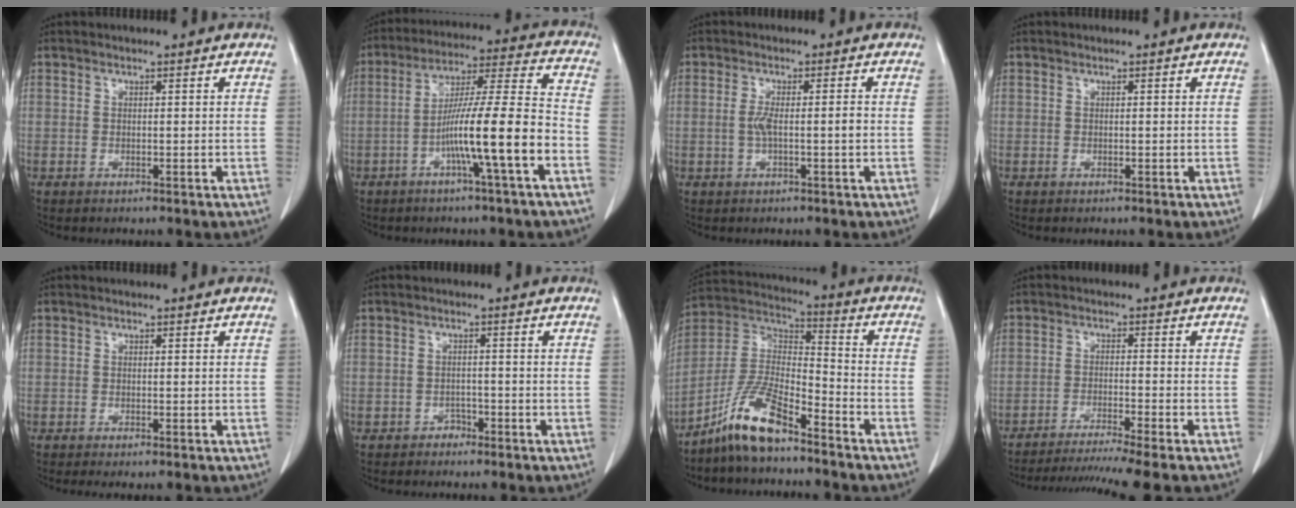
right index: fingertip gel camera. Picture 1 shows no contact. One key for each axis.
{"total": 13.6, "fx": -5.0, "fy": -0.6, "fz": 12.6, "tx": -0.219, "ty": 0.013, "tz": -0.088}
{"total": 3.3, "fx": -0.5, "fy": 0.3, "fz": 3.2, "tx": -0.063, "ty": 0.000, "tz": -0.009}
{"total": 0.0}
{"total": 1.1, "fx": -0.8, "fy": 0.1, "fz": 0.7, "tx": -0.010, "ty": -0.005, "tz": -0.013}
{"total": 1.5, "fx": -1.2, "fy": 0.9, "fz": 0.2, "tx": -0.004, "ty": 0.004, "tz": -0.022}
{"total": 10.9, "fx": -8.2, "fy": 2.1, "fz": 6.8, "tx": -0.153, "ty": 0.009, "tz": -0.161}
{"total": 11.9, "fx": -10.3, "fy": -2.2, "fz": 5.5, "tx": -0.065, "ty": -0.024, "tz": -0.162}